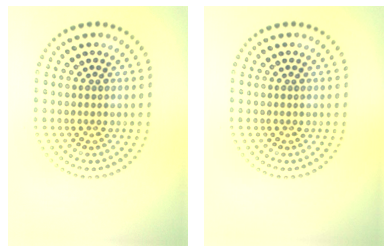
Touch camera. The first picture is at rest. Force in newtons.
{"total": 0.0}